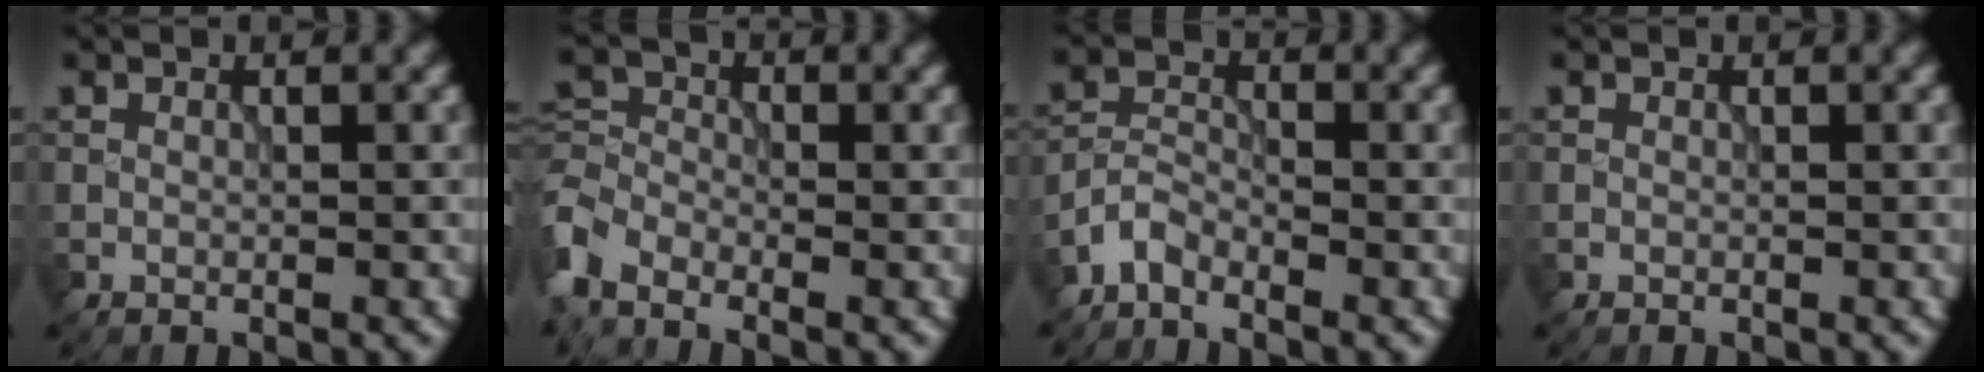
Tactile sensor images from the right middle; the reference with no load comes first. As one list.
[{"total": 4.2, "force": [-2.7, 2.3, 2.2], "torque": [-0.050, -0.004, -0.063]}, {"total": 2.3, "force": [-2.0, 0.8, 0.8], "torque": [-0.017, 0.006, -0.050]}, {"total": 0.0}]